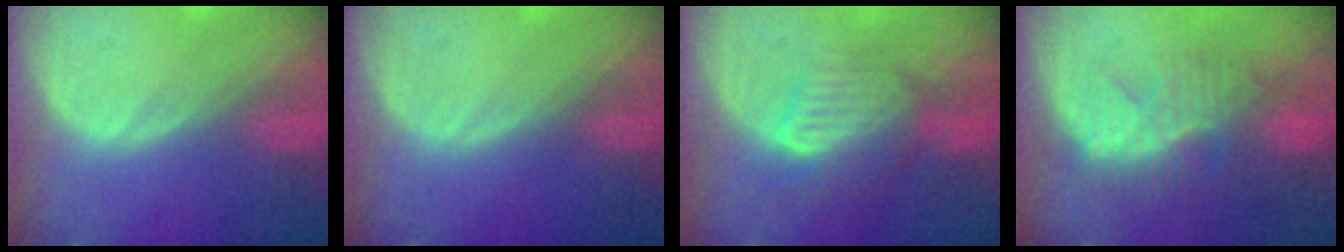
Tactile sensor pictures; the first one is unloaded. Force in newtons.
{"total": 0.0}
{"total": 7.7, "press": 7.7, "slide": 0.5}
{"total": 10.3, "press": 8.8, "slide": 5.4}